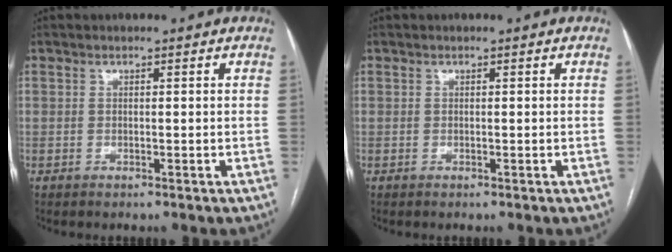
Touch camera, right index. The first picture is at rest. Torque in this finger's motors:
{"motor_torque": [0.07, 0.05, 0.00, 0.01]}